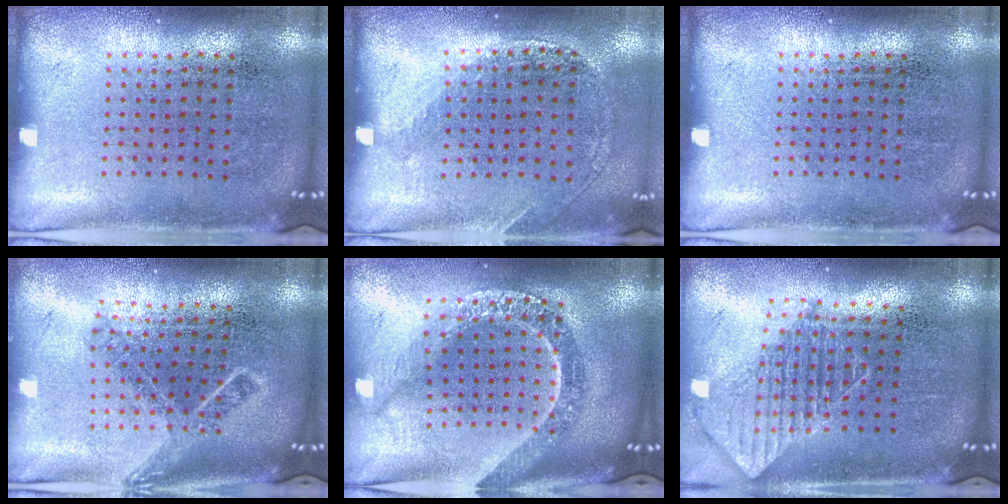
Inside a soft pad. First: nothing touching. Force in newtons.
{"total": 1.2, "press": 1.1, "slide": 0.5}
{"total": 0.0}
{"total": 1.7, "press": 1.2, "slide": 1.1}
{"total": 2.6, "press": 2.1, "slide": 1.6}
{"total": 1.9, "press": 1.4, "slide": 1.2}